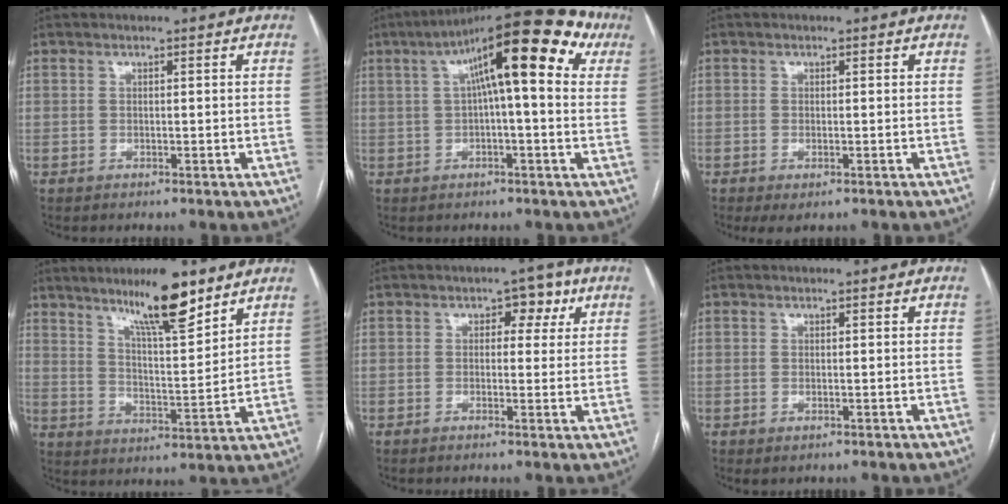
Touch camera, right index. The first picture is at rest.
{"total": 16.8, "force": [5.8, 3.6, 15.4], "torque": [-0.231, 0.055, 0.077]}
{"total": 2.4, "force": [-1.1, 0.8, 1.9], "torque": [-0.032, -0.003, -0.012]}
{"total": 11.8, "force": [8.4, 1.5, 8.1], "torque": [-0.135, -0.007, 0.142]}
{"total": 4.1, "force": [1.4, 2.5, 3.0], "torque": [-0.035, 0.021, 0.013]}
{"total": 1.0, "force": [-0.3, 0.4, 0.9], "torque": [-0.019, -0.003, 0.000]}